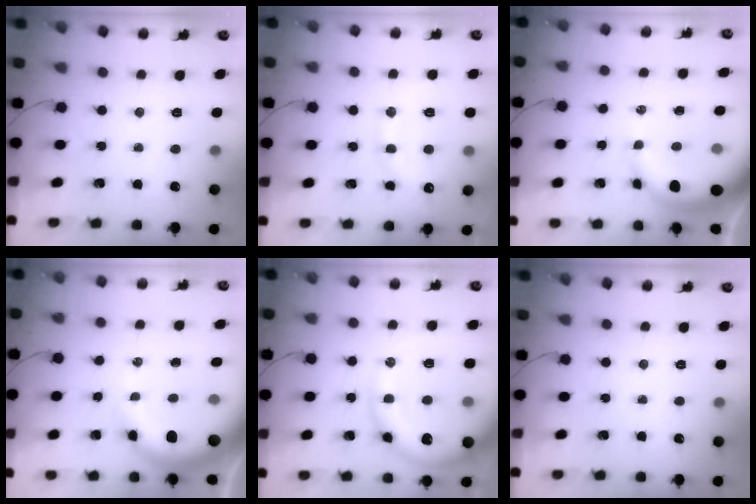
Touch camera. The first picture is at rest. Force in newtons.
{"total": 12.6, "press": 12.6, "slide": 0.9}
{"total": 10.8, "press": 10.5, "slide": 2.3}
{"total": 11.2, "press": 11.0, "slide": 2.2}
{"total": 16.2, "press": 15.8, "slide": 3.7}
{"total": 0.0}